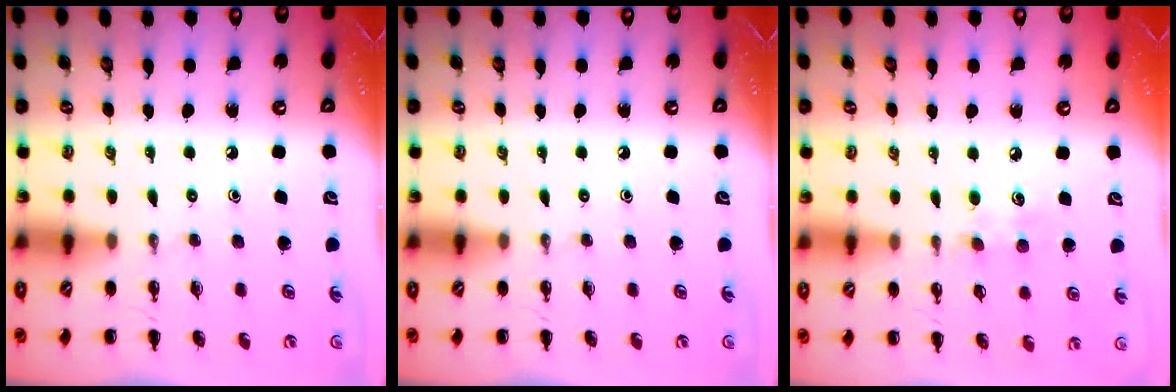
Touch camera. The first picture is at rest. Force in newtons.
{"total": 0.0}
{"total": 6.5, "press": 6.3, "slide": 1.6}